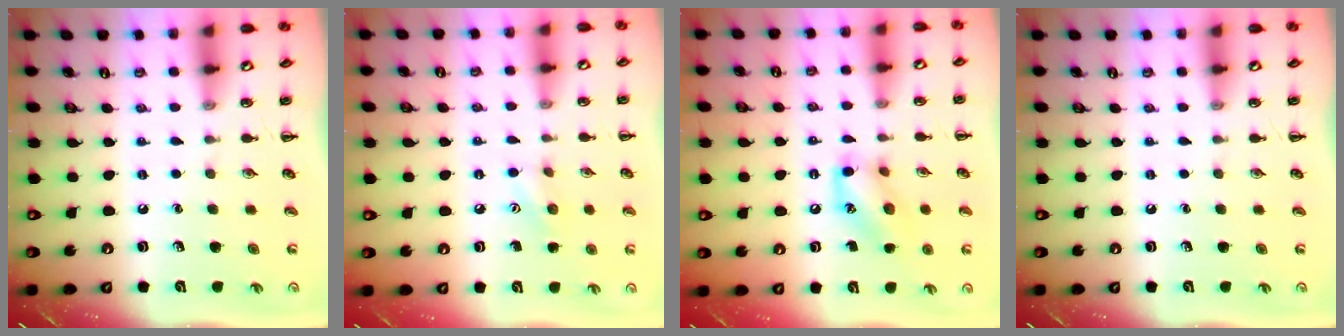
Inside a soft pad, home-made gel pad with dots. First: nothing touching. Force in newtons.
{"total": 7.6, "press": 7.4, "slide": 1.8}
{"total": 12.2, "press": 12.1, "slide": 1.6}
{"total": 0.0}